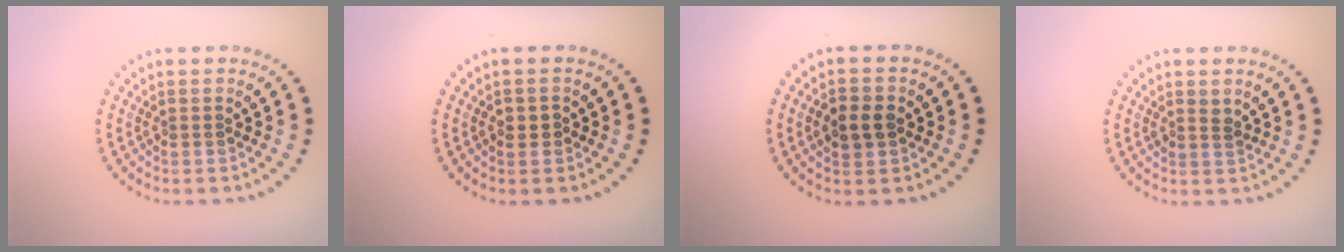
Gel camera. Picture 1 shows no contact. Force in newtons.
{"total": 1.1, "press": 1.1, "slide": 0.2}
{"total": 2.6, "press": 2.6, "slide": 0.0}
{"total": 1.0, "press": 0.8, "slide": 0.6}